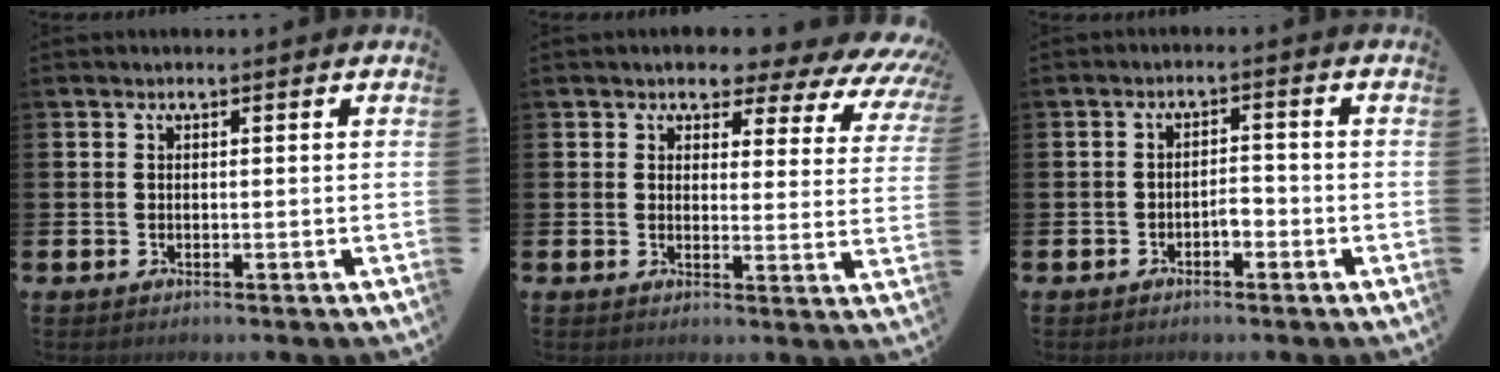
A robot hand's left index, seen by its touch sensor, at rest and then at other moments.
{"total": 4.7, "force": [4.0, 2.0, 1.5], "torque": [-0.034, -0.039, 0.059]}
{"total": 1.9, "force": [-1.1, 0.9, 1.2], "torque": [-0.025, 0.003, -0.023]}